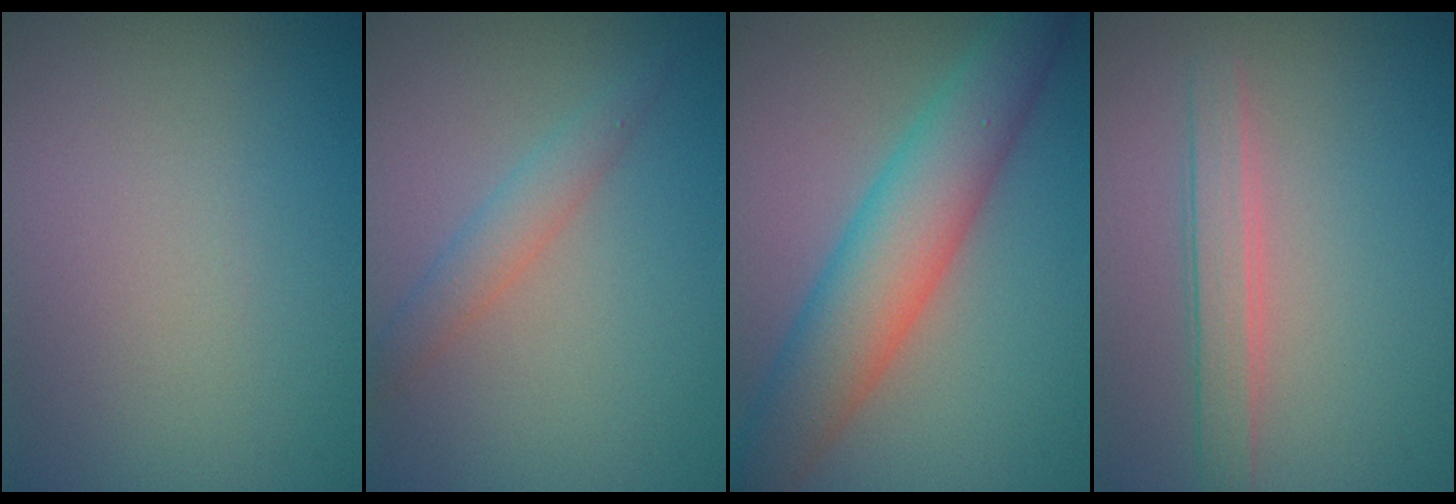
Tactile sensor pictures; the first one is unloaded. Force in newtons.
{"total": 1.9, "press": 1.9, "slide": 0.1}
{"total": 6.8, "press": 6.8, "slide": 0.3}
{"total": 2.4, "press": 2.4, "slide": 0.2}